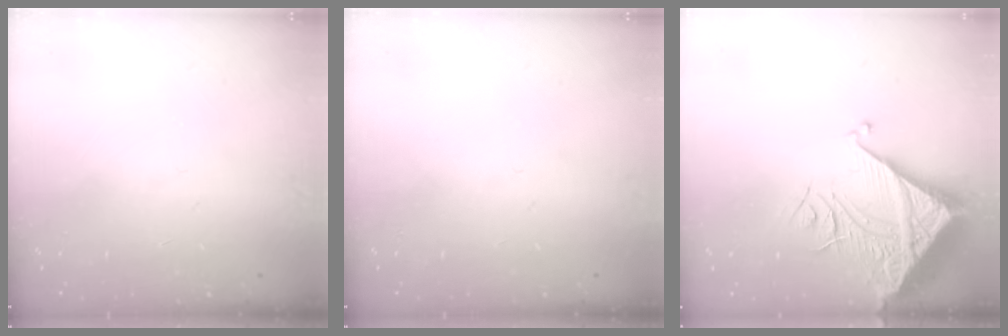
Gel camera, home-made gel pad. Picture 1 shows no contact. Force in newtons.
{"total": 0.0}
{"total": 9.4, "press": 9.3, "slide": 1.0}